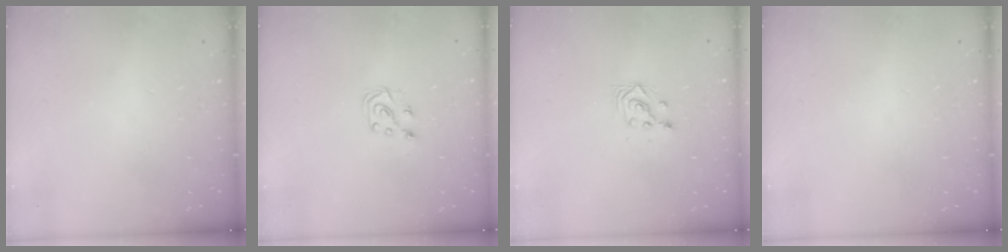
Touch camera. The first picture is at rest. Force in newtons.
{"total": 7.3, "press": 7.2, "slide": 0.5}
{"total": 3.0, "press": 3.0, "slide": 0.1}
{"total": 0.0}